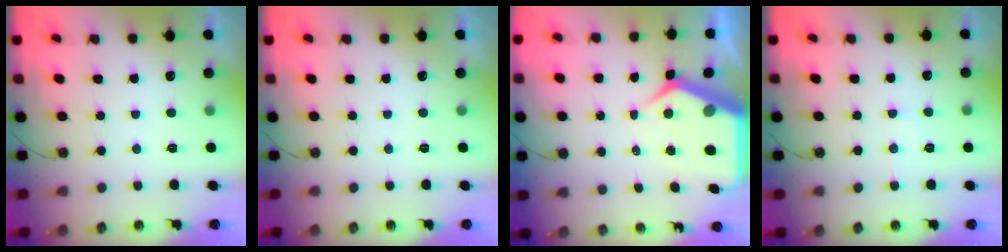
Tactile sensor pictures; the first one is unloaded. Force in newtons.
{"total": 0.0}
{"total": 10.5, "press": 10.4, "slide": 1.0}
{"total": 5.2, "press": 5.2, "slide": 0.7}